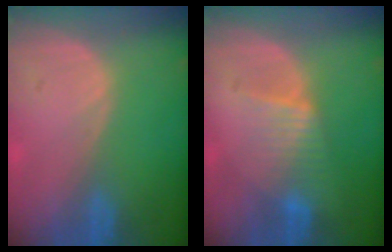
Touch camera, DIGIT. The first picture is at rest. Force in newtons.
{"total": 4.5, "press": 4.5, "slide": 0.5}